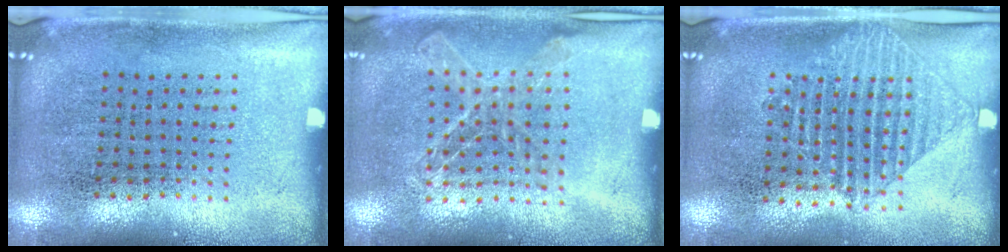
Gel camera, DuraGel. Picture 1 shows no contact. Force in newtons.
{"total": 1.2, "press": 1.1, "slide": 0.2}
{"total": 1.2, "press": 1.1, "slide": 0.6}